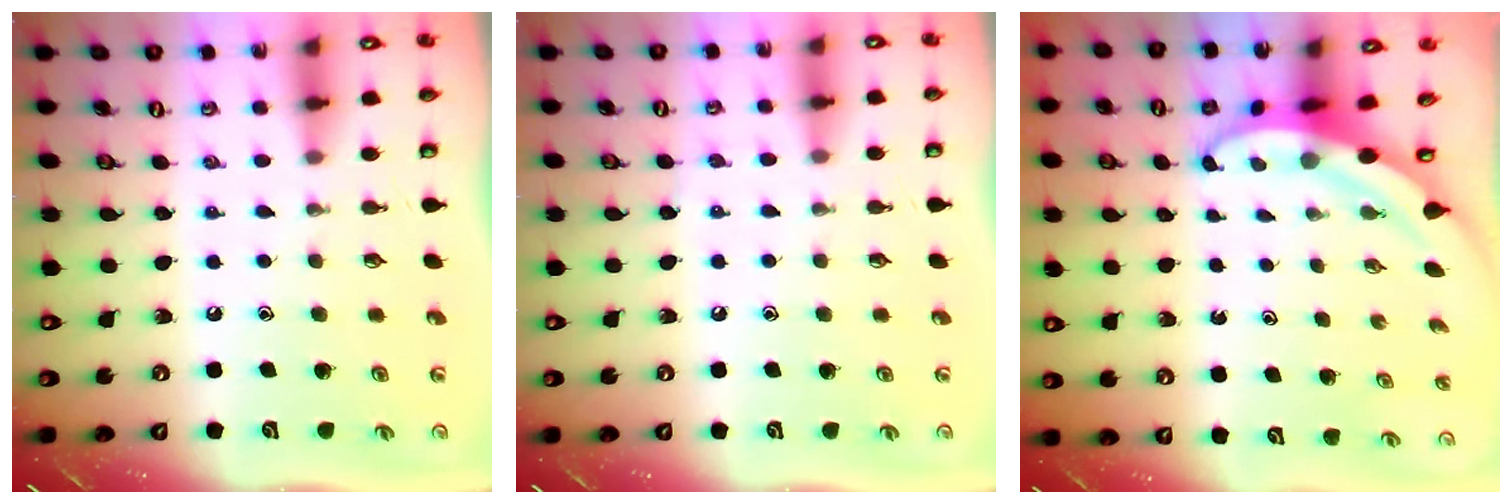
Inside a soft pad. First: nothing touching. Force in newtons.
{"total": 4.1, "press": 4.1, "slide": 0.4}
{"total": 3.9, "press": 3.8, "slide": 0.5}